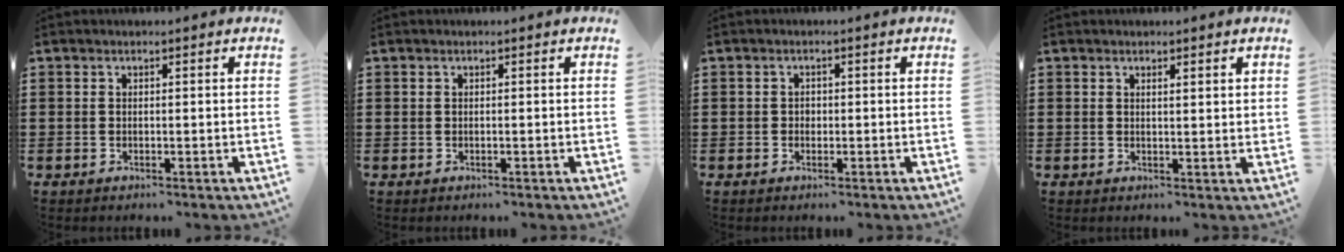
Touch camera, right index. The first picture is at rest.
{"total": 0.0}
{"total": 0.8, "force": [-0.1, 0.7, 0.4], "torque": [-0.010, 0.003, -0.002]}
{"total": 1.1, "force": [0.9, 0.2, 0.6], "torque": [-0.011, 0.002, 0.017]}